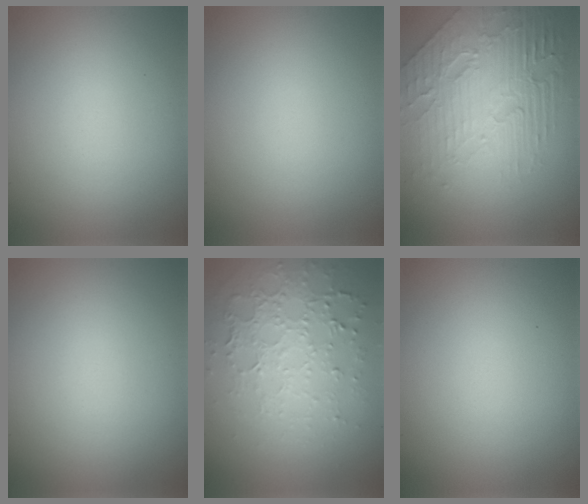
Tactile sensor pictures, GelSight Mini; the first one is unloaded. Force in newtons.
{"total": 0.0}
{"total": 8.3, "press": 5.6, "slide": 6.1}
{"total": 0.0}
{"total": 4.9, "press": 3.4, "slide": 3.5}
{"total": 0.0}